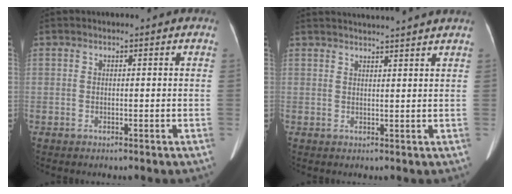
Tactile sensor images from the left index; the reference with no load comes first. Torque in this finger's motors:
{"motor_torque": [-0.12, -0.67, 0.00, 0.01]}